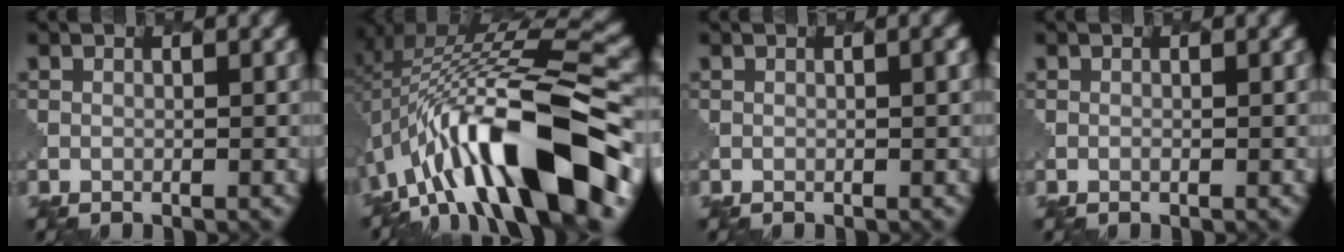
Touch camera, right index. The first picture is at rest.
{"total": 15.8, "force": [-4.6, 5.2, 14.2], "torque": [-0.227, 0.031, -0.069]}
{"total": 0.6, "force": [0.0, 0.1, 0.6], "torque": [-0.004, 0.003, -0.002]}
{"total": 0.0}